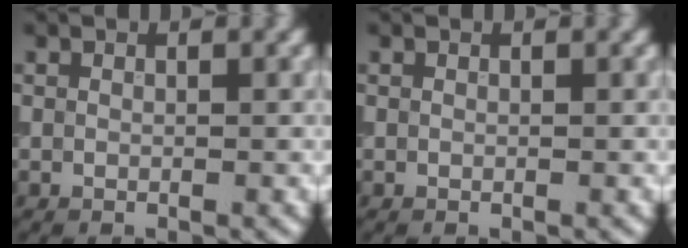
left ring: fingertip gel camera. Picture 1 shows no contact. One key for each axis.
{"total": 0.0}